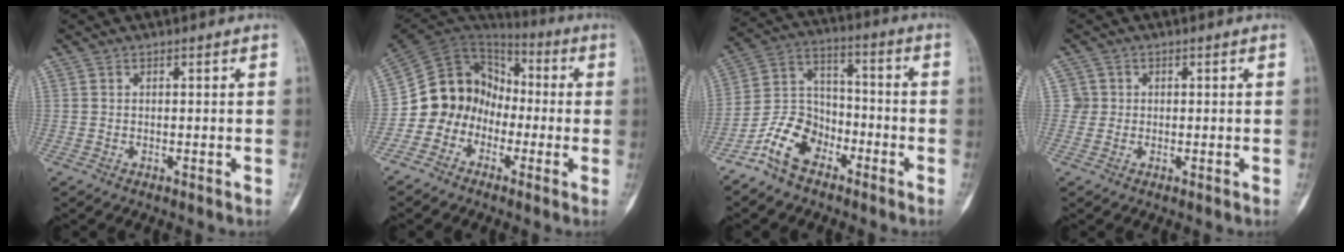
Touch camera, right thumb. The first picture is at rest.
{"total": 13.4, "force": [-4.4, 11.8, 4.6], "torque": [-0.052, 0.086, -0.086]}
{"total": 10.7, "force": [-6.8, 6.7, 4.8], "torque": [-0.077, 0.063, -0.142]}
{"total": 2.1, "force": [0.3, 2.0, -0.2], "torque": [0.023, 0.006, 0.000]}